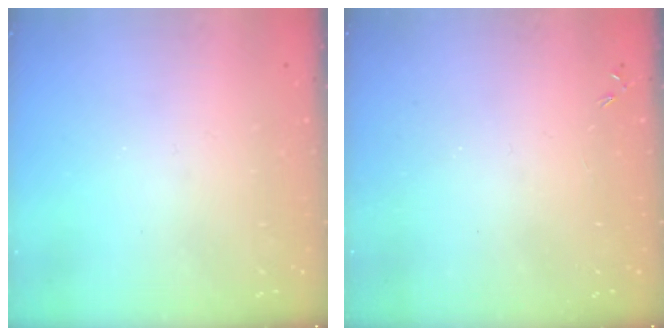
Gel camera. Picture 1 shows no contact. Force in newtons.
{"total": 0.0}